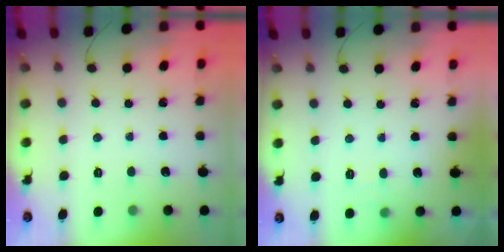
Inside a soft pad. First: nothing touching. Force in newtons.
{"total": 2.6, "press": 2.1, "slide": 1.5}